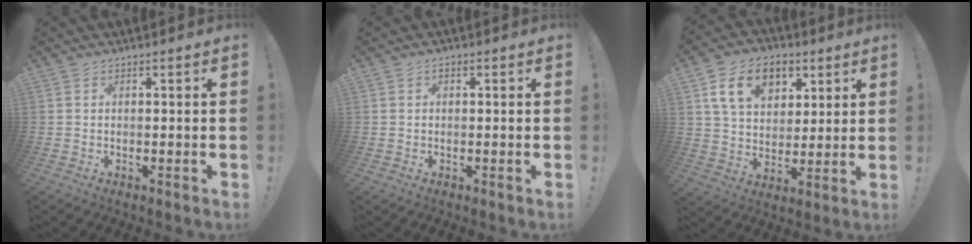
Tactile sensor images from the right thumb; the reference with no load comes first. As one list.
[{"total": 0.7, "force": [-0.2, 0.5, 0.4], "torque": [-0.009, 0.003, -0.004]}, {"total": 15.5, "force": [7.2, 10.6, 8.8], "torque": [-0.135, -0.022, 0.136]}]